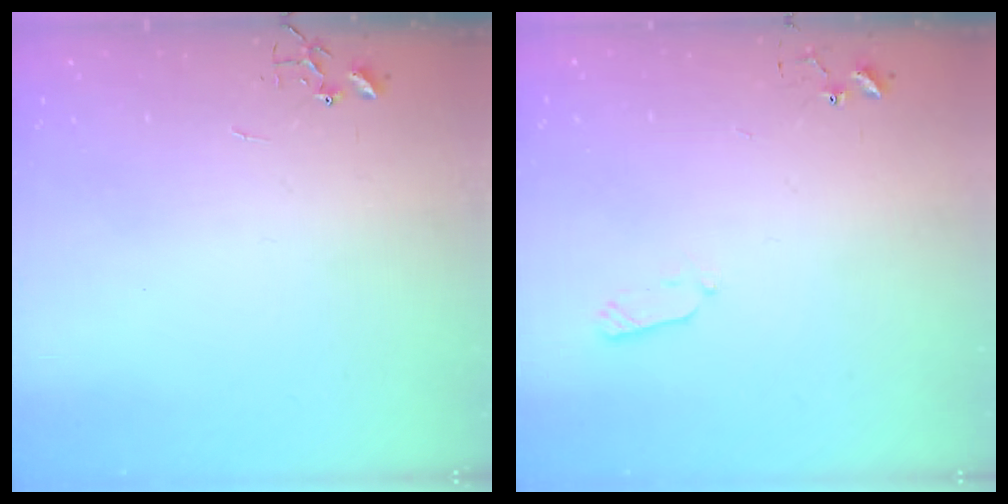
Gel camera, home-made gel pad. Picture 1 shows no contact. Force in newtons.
{"total": 4.7, "press": 4.6, "slide": 0.9}